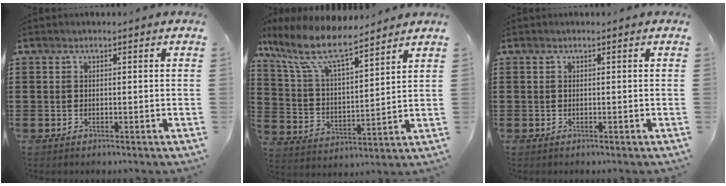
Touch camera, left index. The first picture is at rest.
{"total": 10.3, "force": [8.1, 2.1, 6.0], "torque": [-0.148, -0.036, 0.139]}
{"total": 0.0}